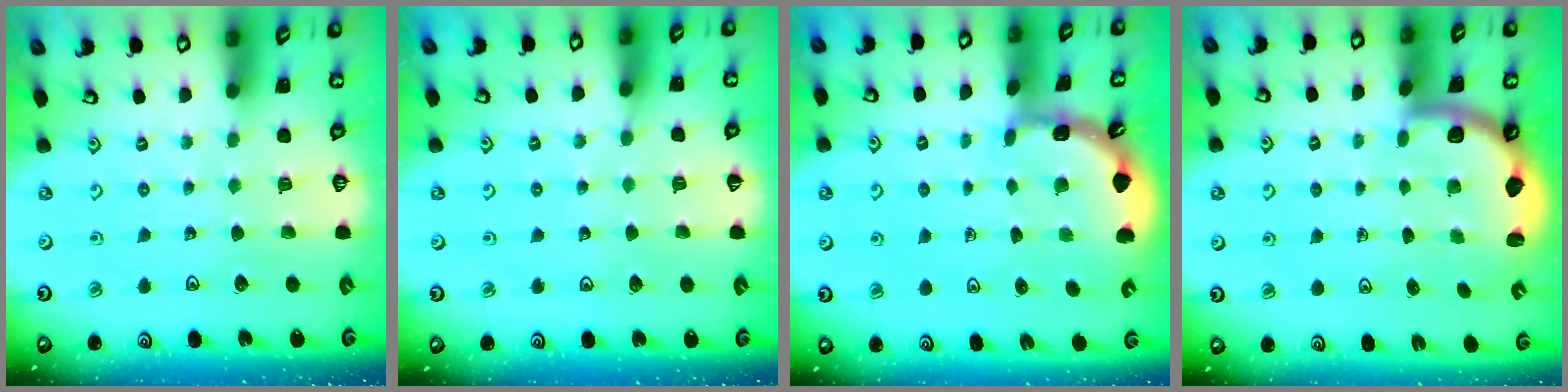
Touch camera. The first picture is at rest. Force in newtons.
{"total": 3.1, "press": 3.1, "slide": 0.3}
{"total": 2.0, "press": 2.0, "slide": 0.4}
{"total": 2.2, "press": 2.1, "slide": 0.5}